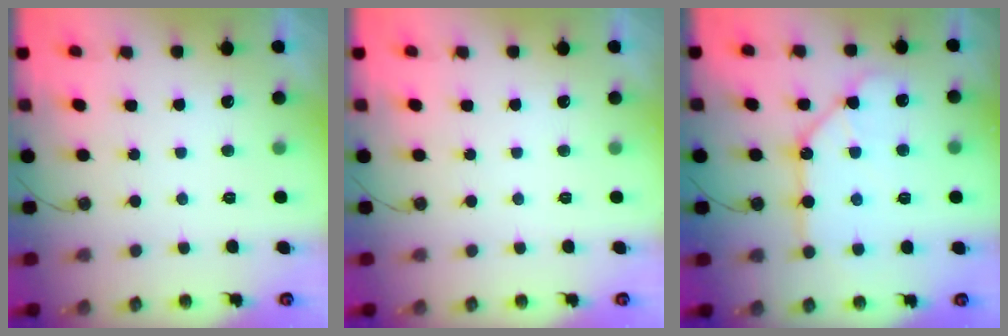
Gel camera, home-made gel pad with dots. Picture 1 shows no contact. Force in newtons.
{"total": 0.0}
{"total": 11.5, "press": 11.4, "slide": 1.1}